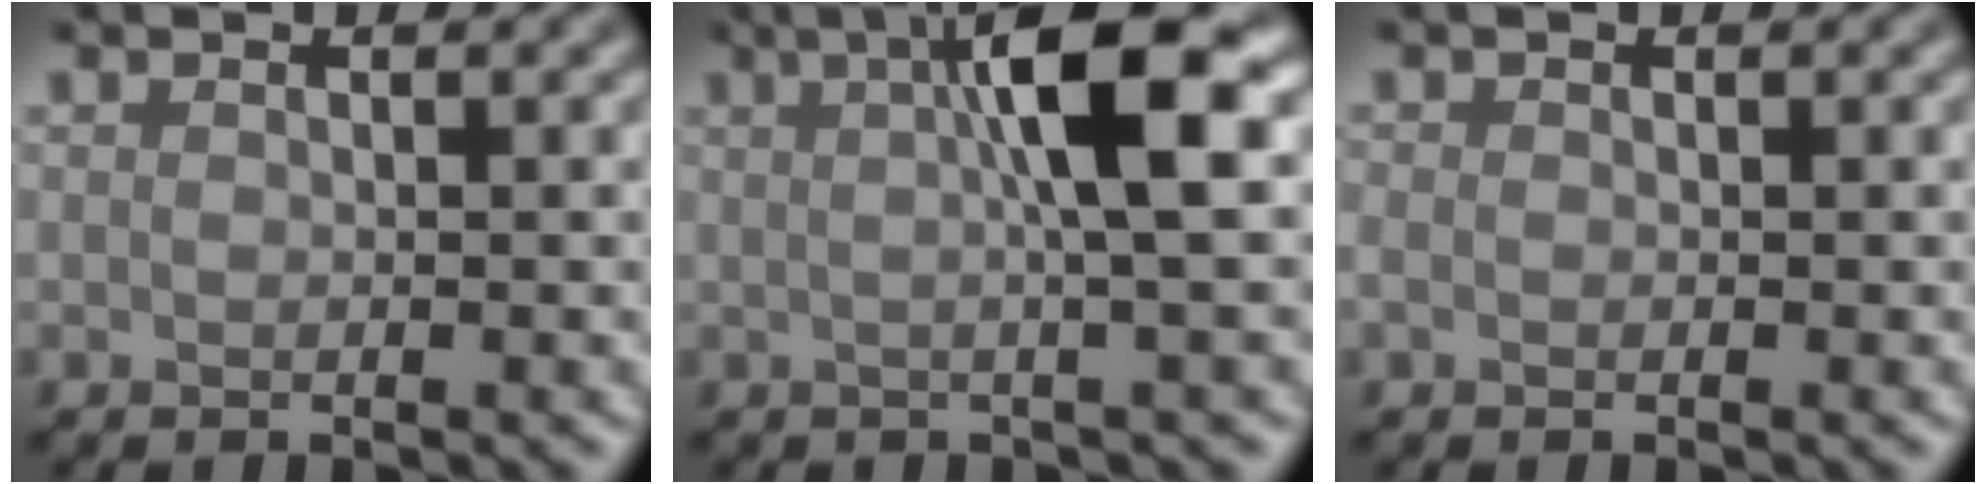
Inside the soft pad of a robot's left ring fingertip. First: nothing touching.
{"total": 7.1, "force": [1.7, 0.9, 6.8], "torque": [-0.090, 0.018, 0.024]}
{"total": 0.9, "force": [-0.6, 0.7, 0.3], "torque": [-0.005, 0.003, -0.011]}